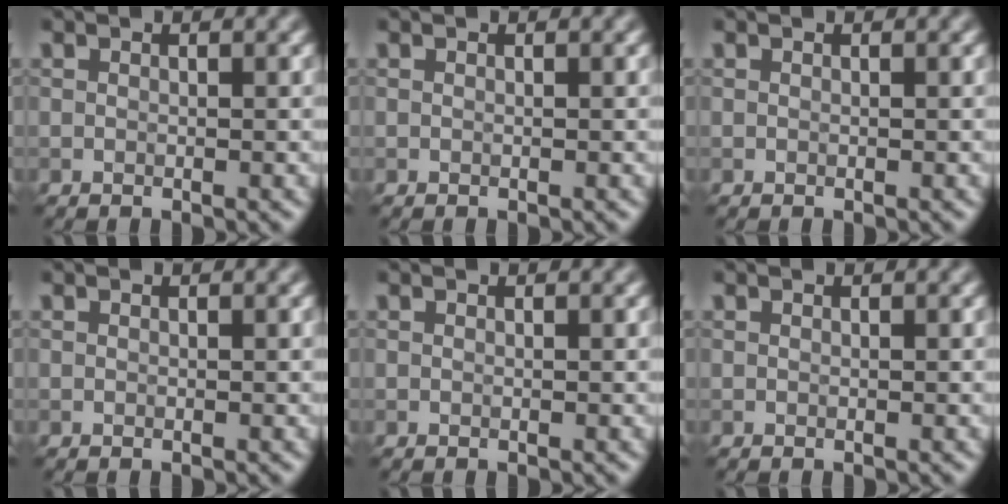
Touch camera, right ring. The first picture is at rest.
{"total": 0.0}
{"total": 0.0}
{"total": 0.0}
{"total": 0.0}
{"total": 0.0}